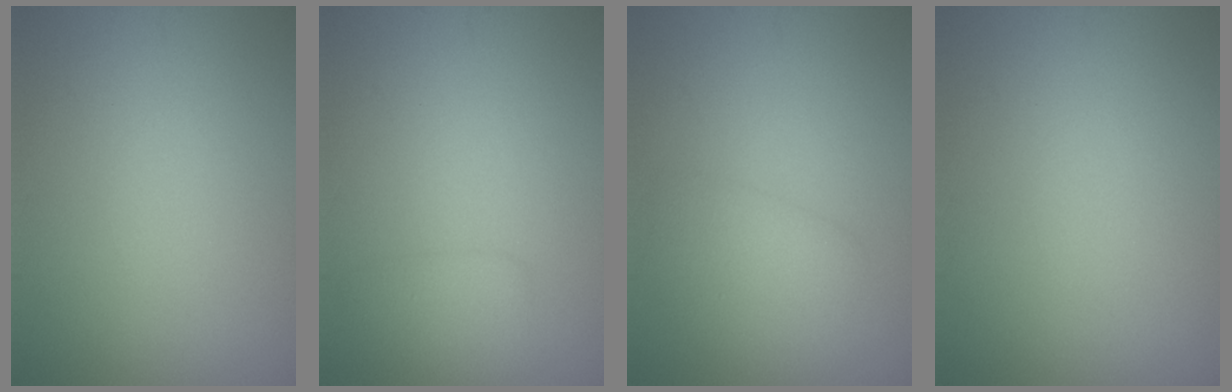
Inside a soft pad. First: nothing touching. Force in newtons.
{"total": 1.7, "press": 1.7, "slide": 0.1}
{"total": 2.6, "press": 2.6, "slide": 0.1}
{"total": 0.0}